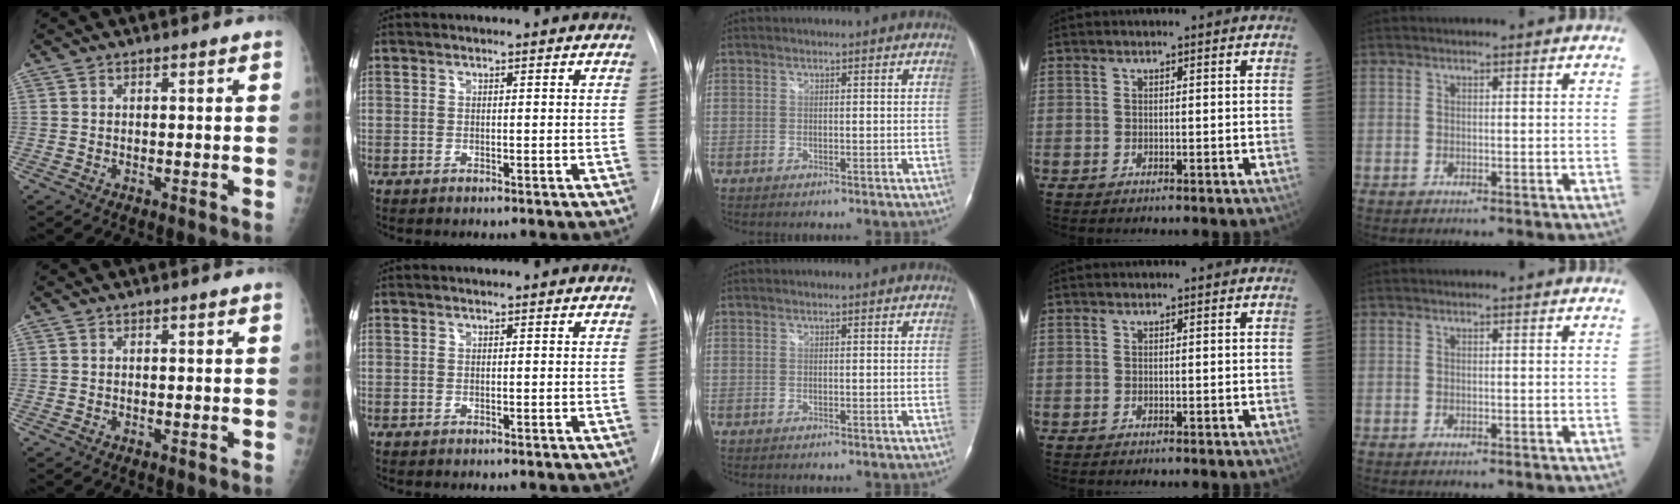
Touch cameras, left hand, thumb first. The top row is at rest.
{}